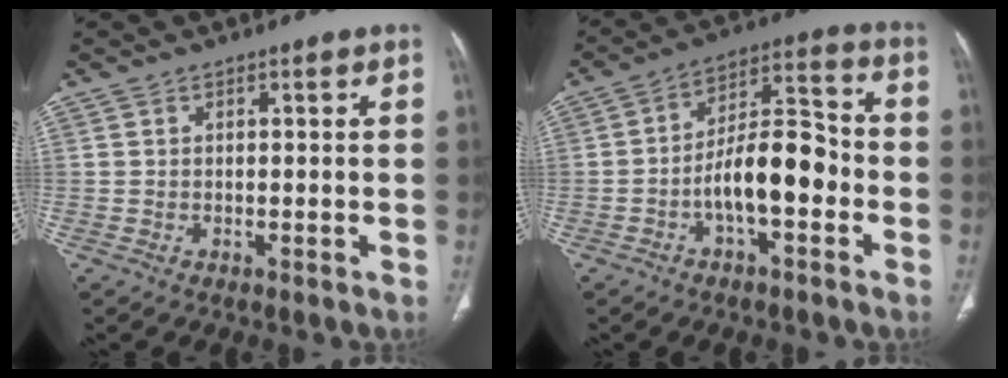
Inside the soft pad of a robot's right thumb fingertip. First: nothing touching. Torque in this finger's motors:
{"motor_torque": [1.91, 1.82, 1.15, -0.51, 0.10]}